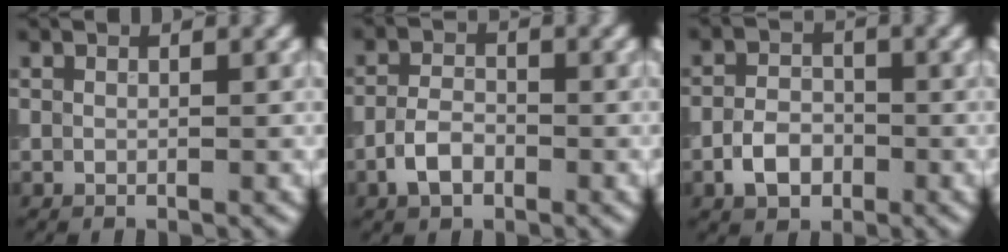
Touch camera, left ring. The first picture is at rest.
{"total": 2.8, "force": [-1.4, 1.6, 1.8], "torque": [-0.033, 0.005, -0.033]}
{"total": 3.3, "force": [-1.5, 2.2, 1.9], "torque": [-0.030, 0.004, -0.033]}